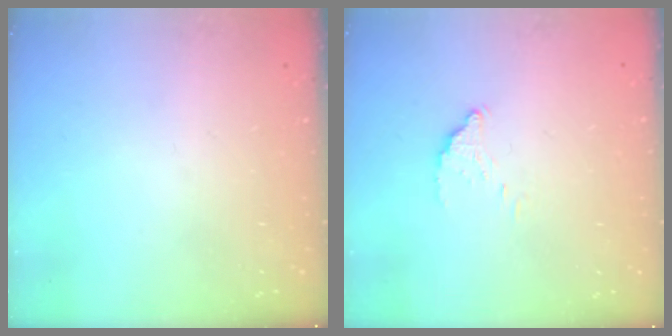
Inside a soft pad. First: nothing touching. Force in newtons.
{"total": 3.3, "press": 3.3, "slide": 0.0}